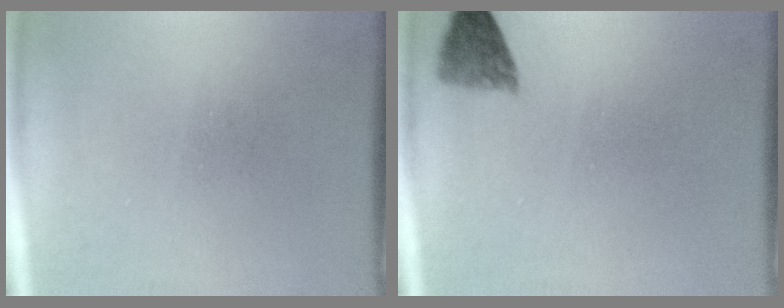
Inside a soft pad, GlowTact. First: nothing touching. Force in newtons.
{"total": 3.0}